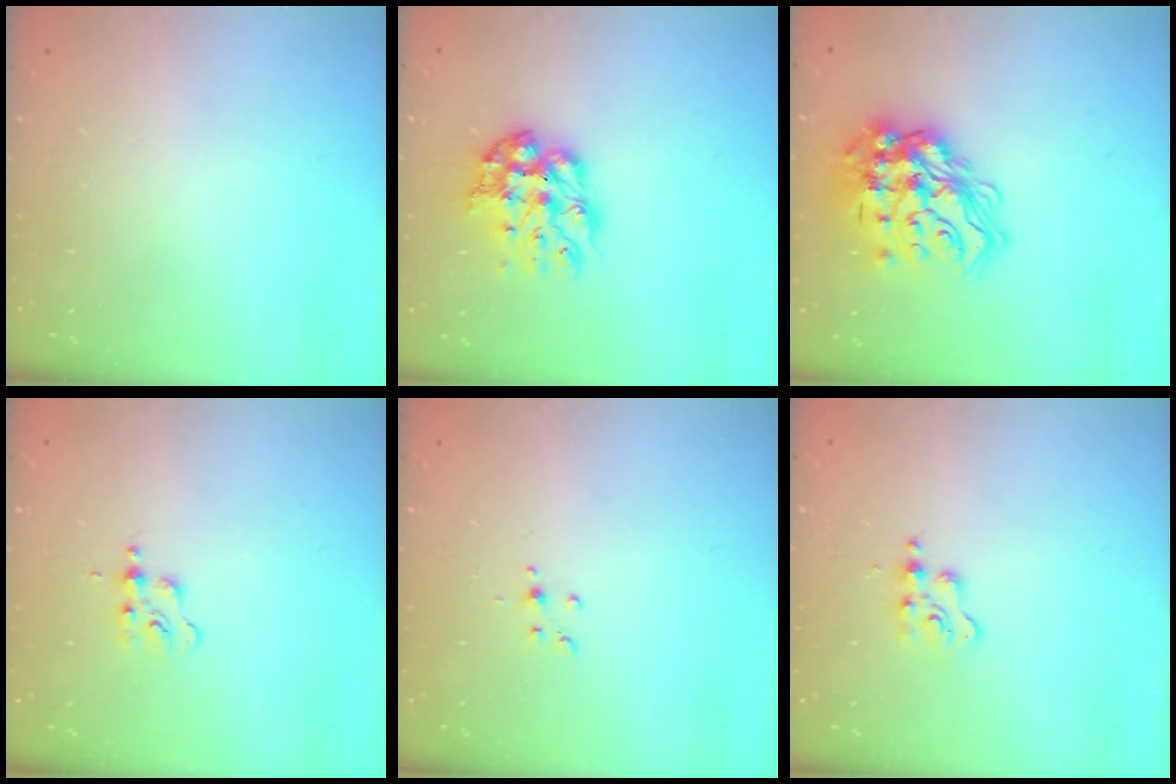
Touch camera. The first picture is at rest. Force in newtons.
{"total": 10.5, "press": 10.5, "slide": 0.8}
{"total": 21.4, "press": 21.3, "slide": 1.7}
{"total": 3.9, "press": 3.9, "slide": 0.5}
{"total": 4.0, "press": 3.9, "slide": 0.9}
{"total": 3.3, "press": 3.3, "slide": 0.4}